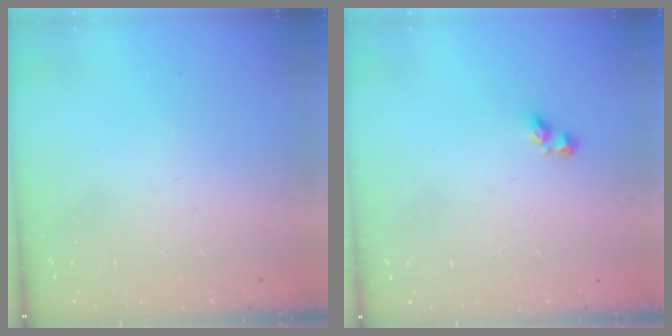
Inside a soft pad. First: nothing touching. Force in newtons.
{"total": 2.8, "press": 2.8, "slide": 0.6}